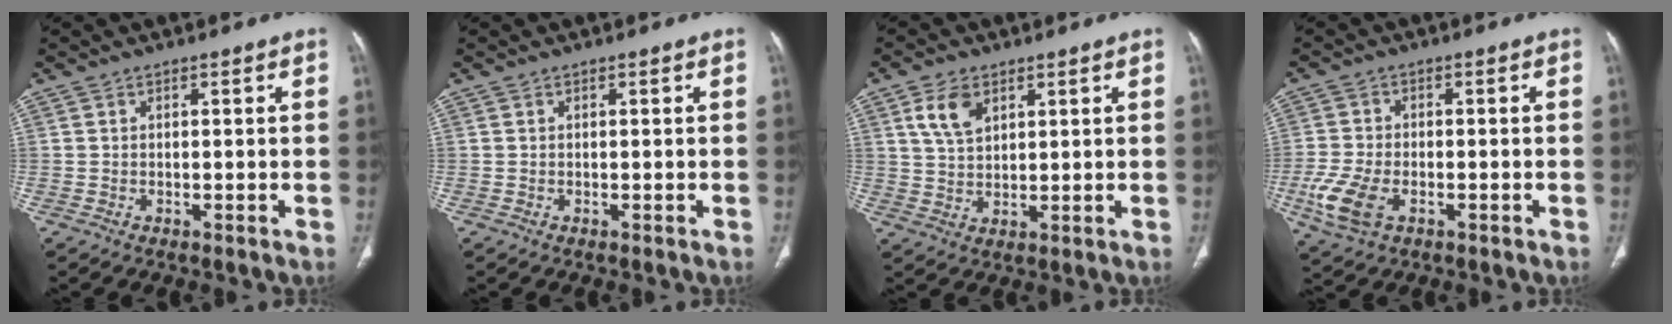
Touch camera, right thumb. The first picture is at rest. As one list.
[{"total": 0.0}, {"total": 6.4, "force": [3.0, 3.8, 4.1], "torque": [-0.066, -0.012, 0.062]}, {"total": 8.6, "force": [-3.0, 5.1, 6.3], "torque": [-0.147, 0.003, -0.053]}]